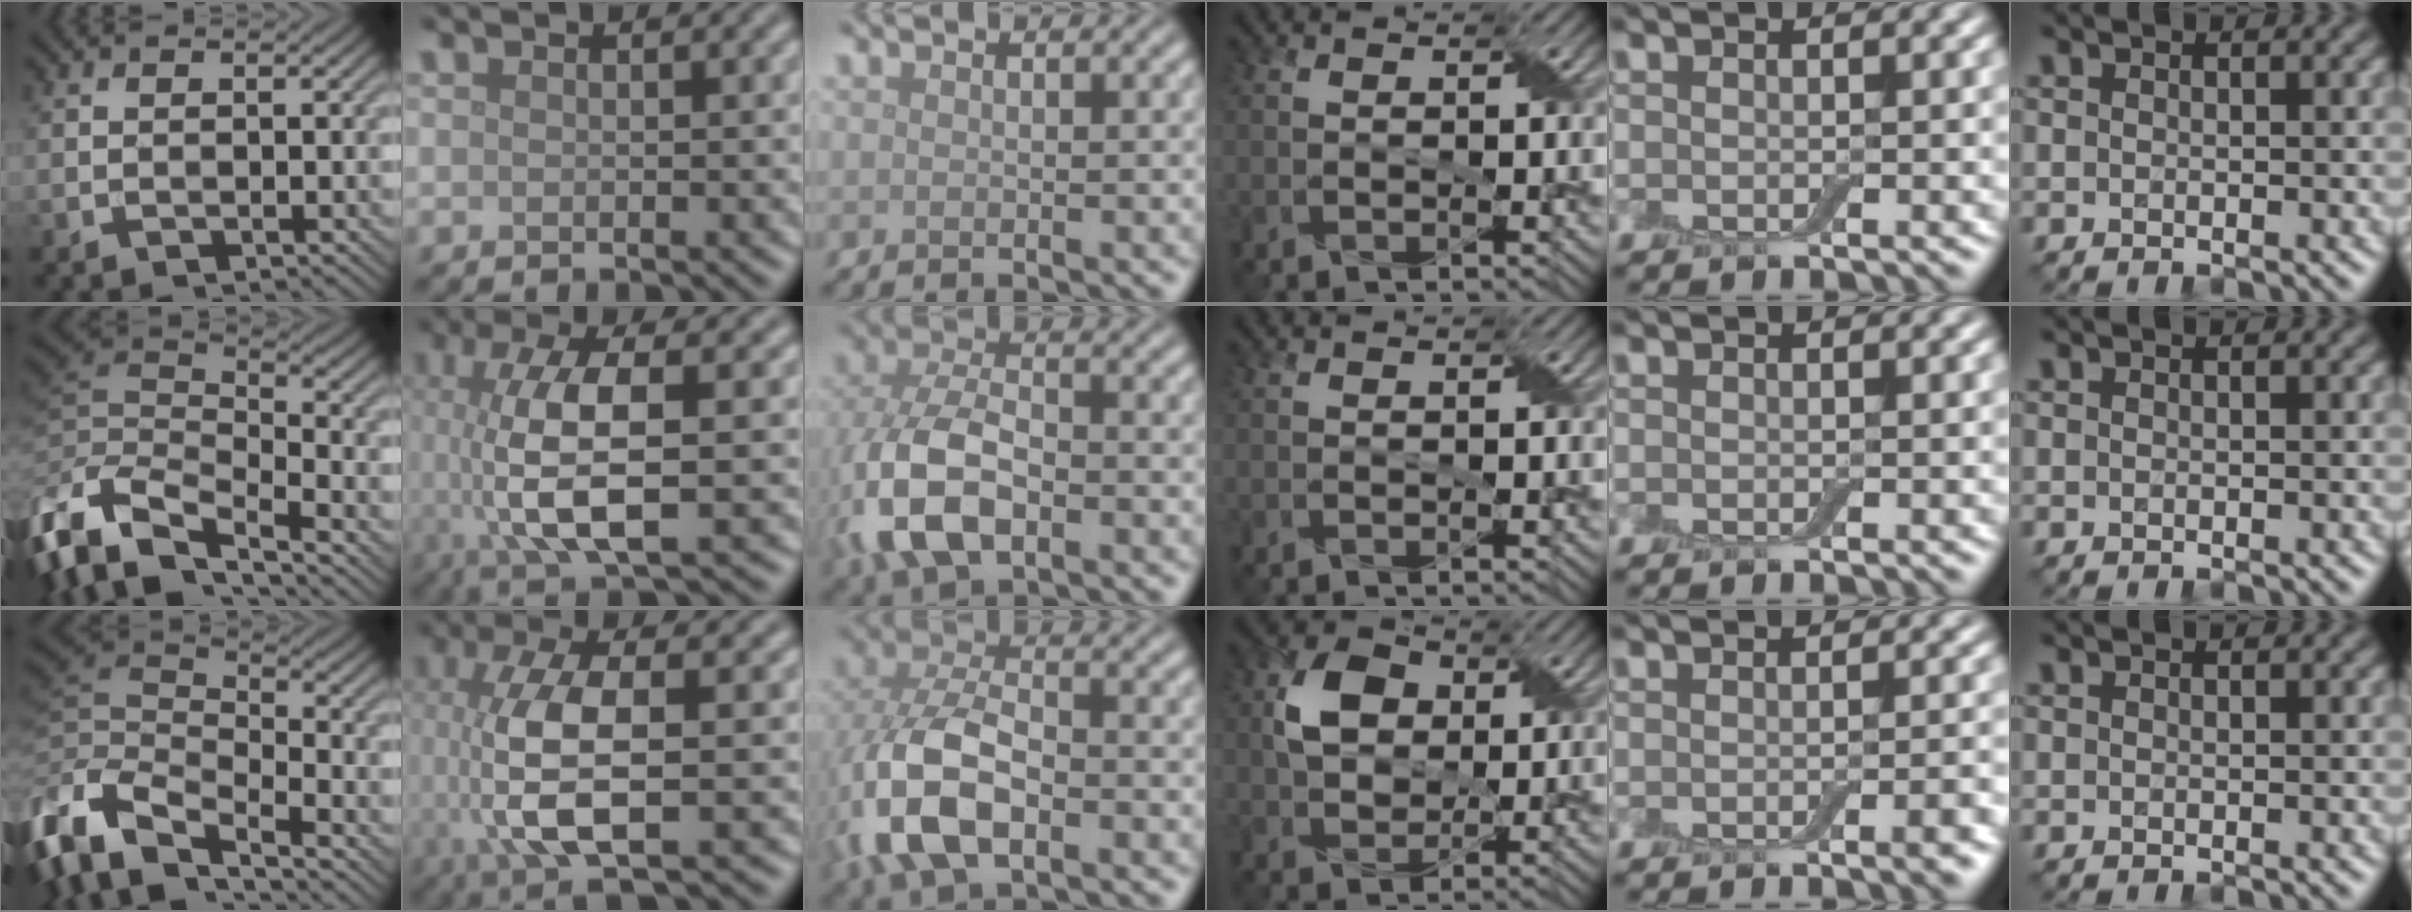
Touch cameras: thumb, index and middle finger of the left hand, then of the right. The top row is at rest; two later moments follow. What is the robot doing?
{"motion": "wrap", "object": "adhesive wrap"}